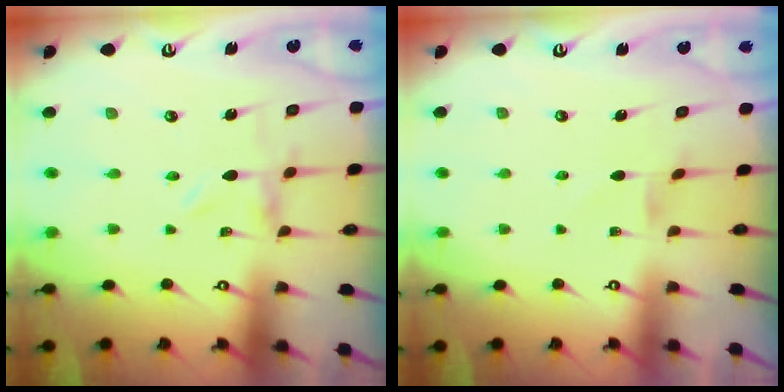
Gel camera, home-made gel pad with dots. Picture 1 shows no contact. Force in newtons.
{"total": 1.0, "press": 1.0, "slide": 0.2}